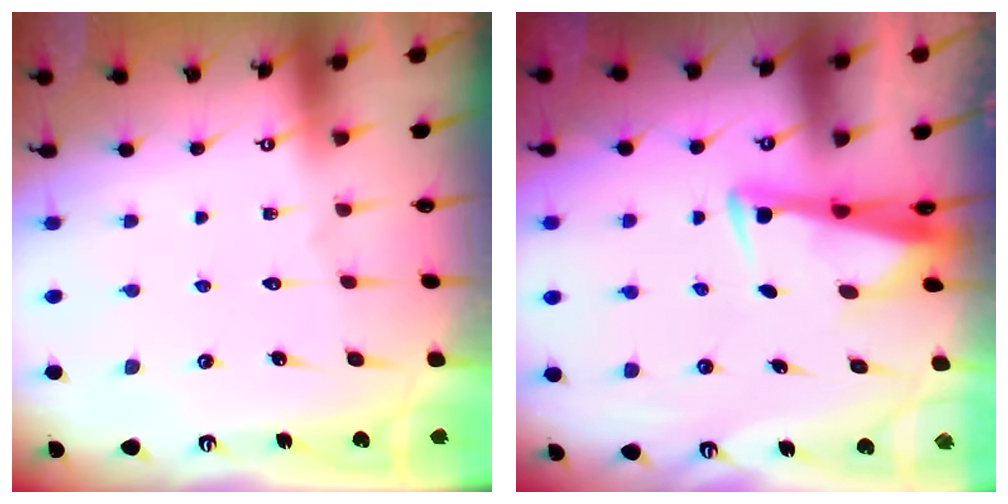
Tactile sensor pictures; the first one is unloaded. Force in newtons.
{"total": 3.6, "press": 3.5, "slide": 0.9}